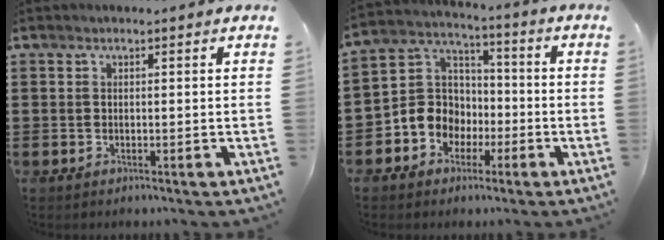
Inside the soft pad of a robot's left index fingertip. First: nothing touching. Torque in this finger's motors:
{"motor_torque": [1.15, 0.99, 0.42, 0.09]}